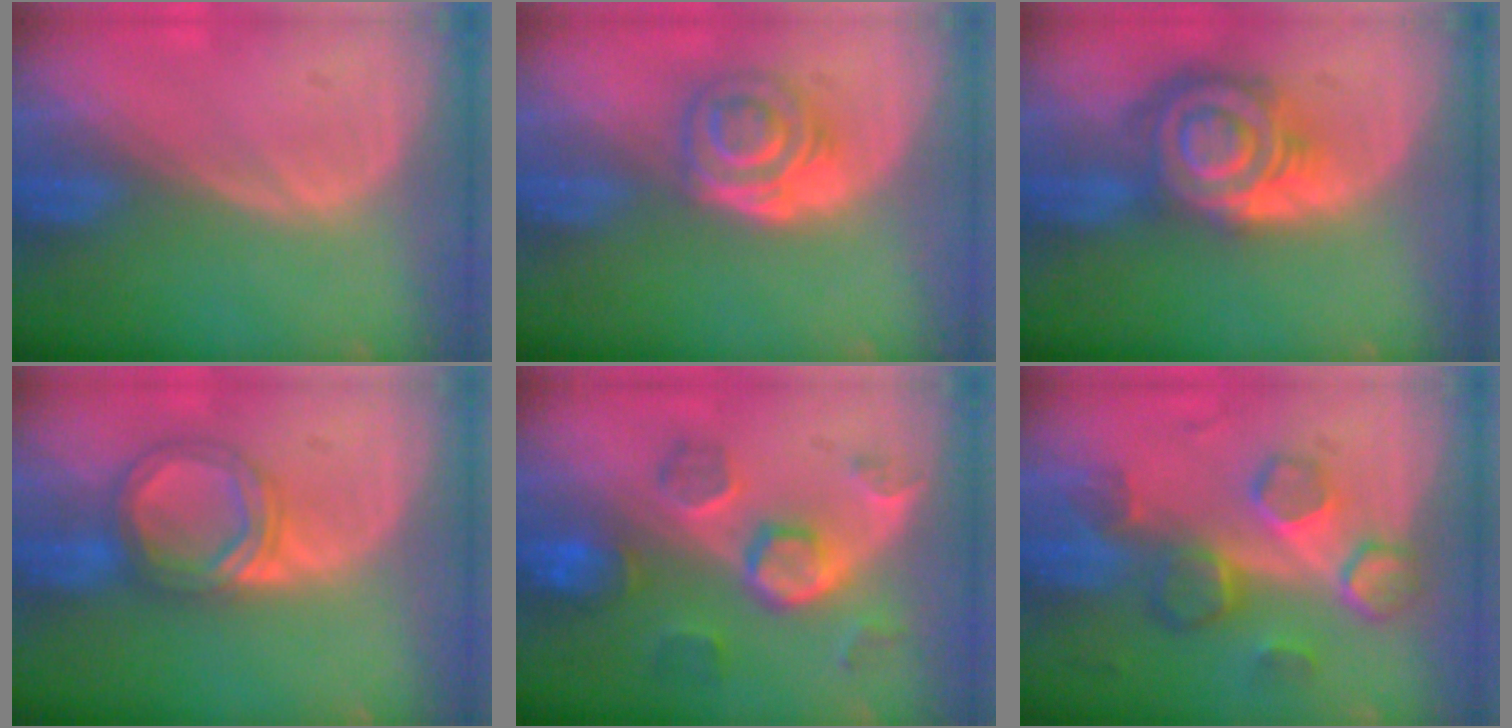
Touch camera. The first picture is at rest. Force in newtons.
{"total": 6.2, "press": 5.2, "slide": 3.3}
{"total": 9.2, "press": 9.1, "slide": 0.5}
{"total": 5.7, "press": 5.7, "slide": 0.3}
{"total": 8.7, "press": 7.9, "slide": 3.7}
{"total": 8.7, "press": 8.0, "slide": 3.5}